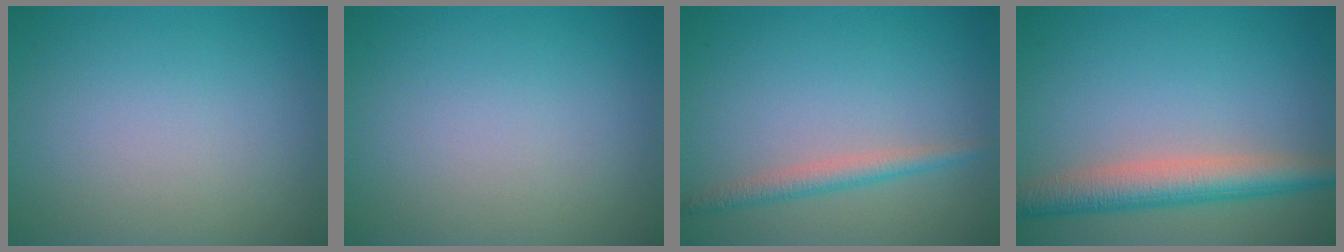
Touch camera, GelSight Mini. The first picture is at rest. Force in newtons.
{"total": 0.0}
{"total": 2.0, "press": 2.0, "slide": 0.0}
{"total": 5.1, "press": 5.1, "slide": 0.3}